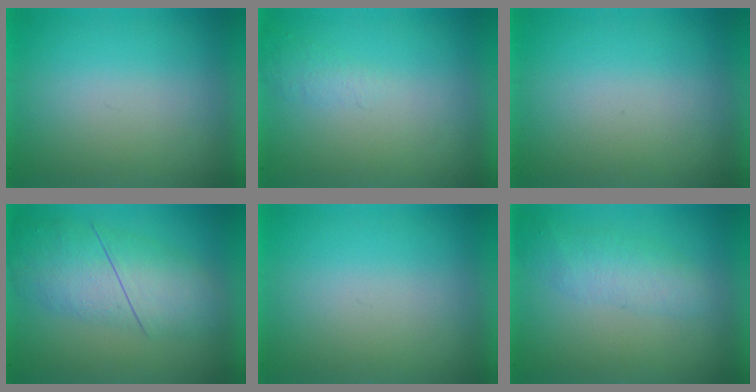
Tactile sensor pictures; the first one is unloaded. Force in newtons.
{"total": 1.1}
{"total": 0.0}
{"total": 4.9}
{"total": 0.0}
{"total": 2.2}